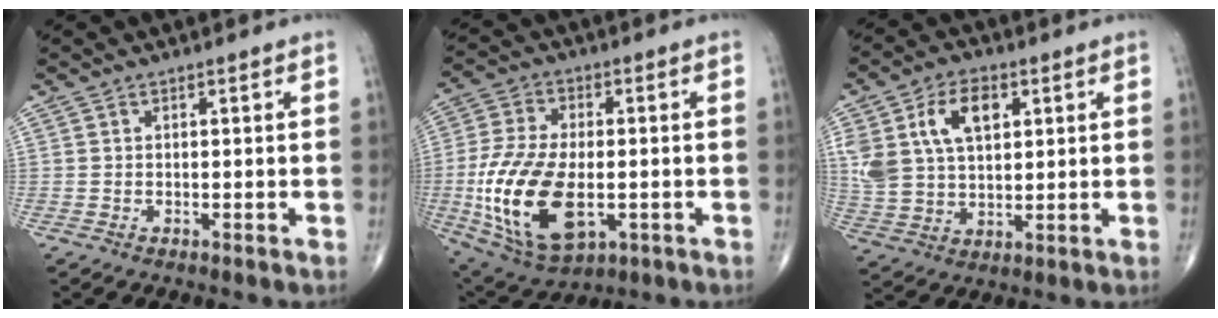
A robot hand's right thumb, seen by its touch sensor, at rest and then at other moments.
{"total": 19.4, "force": [-3.7, 10.3, 16.1], "torque": [-0.325, -0.007, -0.051]}
{"total": 13.9, "force": [4.7, 8.5, 9.9], "torque": [-0.182, -0.002, 0.097]}